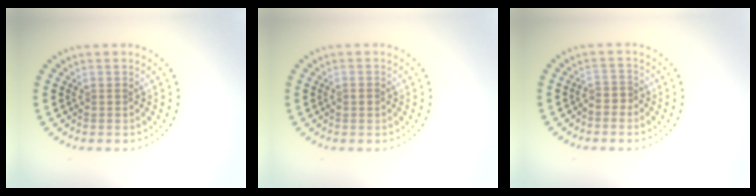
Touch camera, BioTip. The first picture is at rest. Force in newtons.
{"total": 1.0, "press": 1.0, "slide": 0.2}
{"total": 1.2, "press": 0.8, "slide": 0.8}